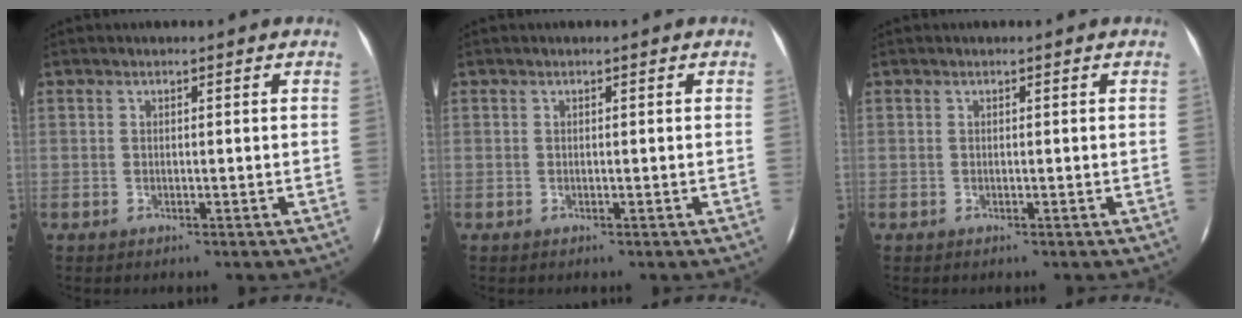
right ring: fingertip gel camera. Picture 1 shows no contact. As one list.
[{"total": 0.0}, {"total": 0.0}]